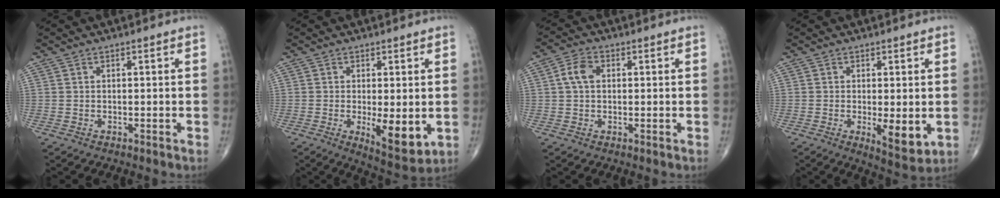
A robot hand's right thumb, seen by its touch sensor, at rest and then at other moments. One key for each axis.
{"total": 8.3, "fx": -1.2, "fy": 2.9, "fz": 7.6, "tx": -0.106, "ty": -0.024, "tz": -0.010}
{"total": 4.2, "fx": 0.6, "fy": 2.9, "fz": 3.0, "tx": -0.060, "ty": 0.011, "tz": 0.007}
{"total": 6.4, "fx": -0.9, "fy": 2.2, "fz": 6.0, "tx": -0.085, "ty": -0.019, "tz": -0.008}